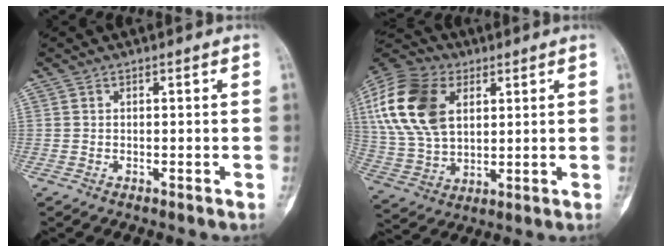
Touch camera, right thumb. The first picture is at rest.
{"total": 18.9, "force": [5.8, 12.4, 13.1], "torque": [-0.260, -0.003, 0.105]}